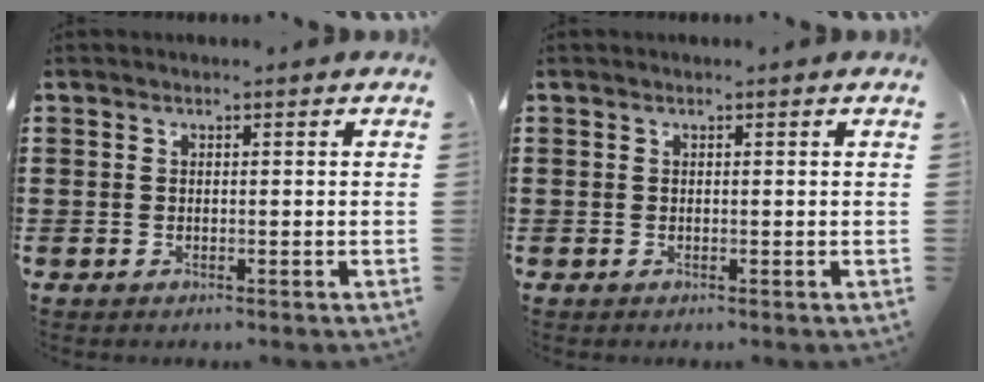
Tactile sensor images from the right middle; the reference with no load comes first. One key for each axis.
{"total": 0.0}